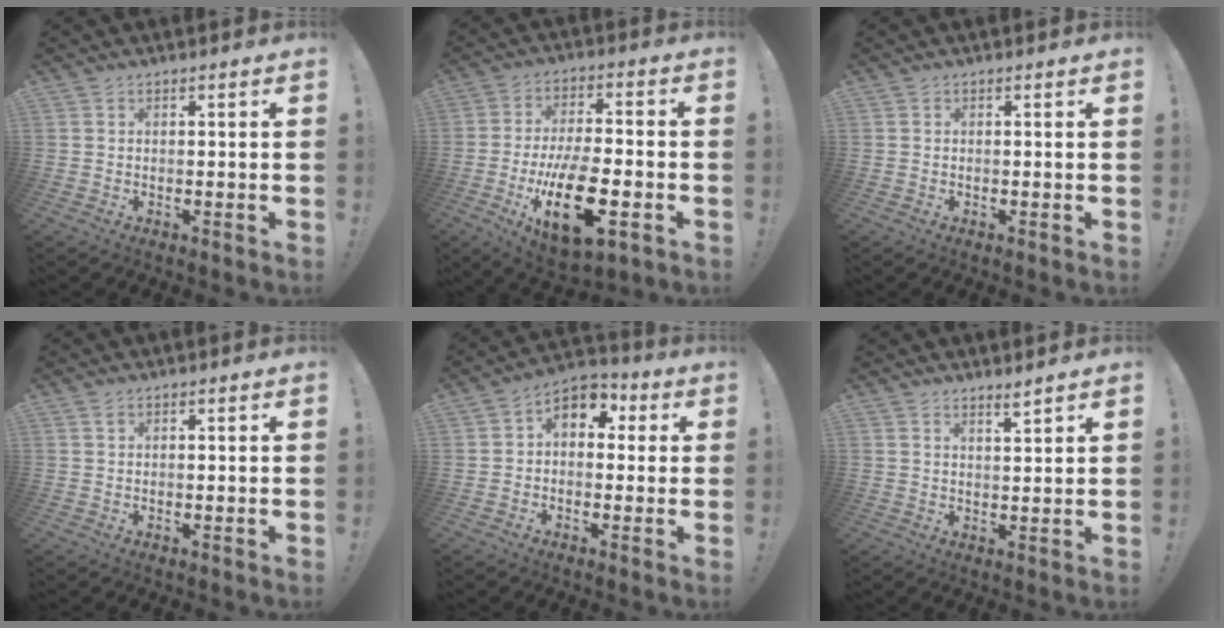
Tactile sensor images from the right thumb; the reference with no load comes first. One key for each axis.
{"total": 19.3, "fx": -6.2, "fy": 8.3, "fz": 16.3, "tx": -0.274, "ty": 0.022, "tz": -0.094}
{"total": 0.0}
{"total": 0.8, "fx": 0.4, "fy": 0.4, "fz": 0.6, "tx": -0.008, "ty": 0.000, "tz": 0.006}
{"total": 7.3, "fx": 1.0, "fy": 5.6, "fz": 4.5, "tx": -0.066, "ty": 0.010, "tz": 0.023}
{"total": 2.9, "fx": 2.6, "fy": 0.0, "fz": 1.4, "tx": -0.014, "ty": -0.024, "tz": 0.041}